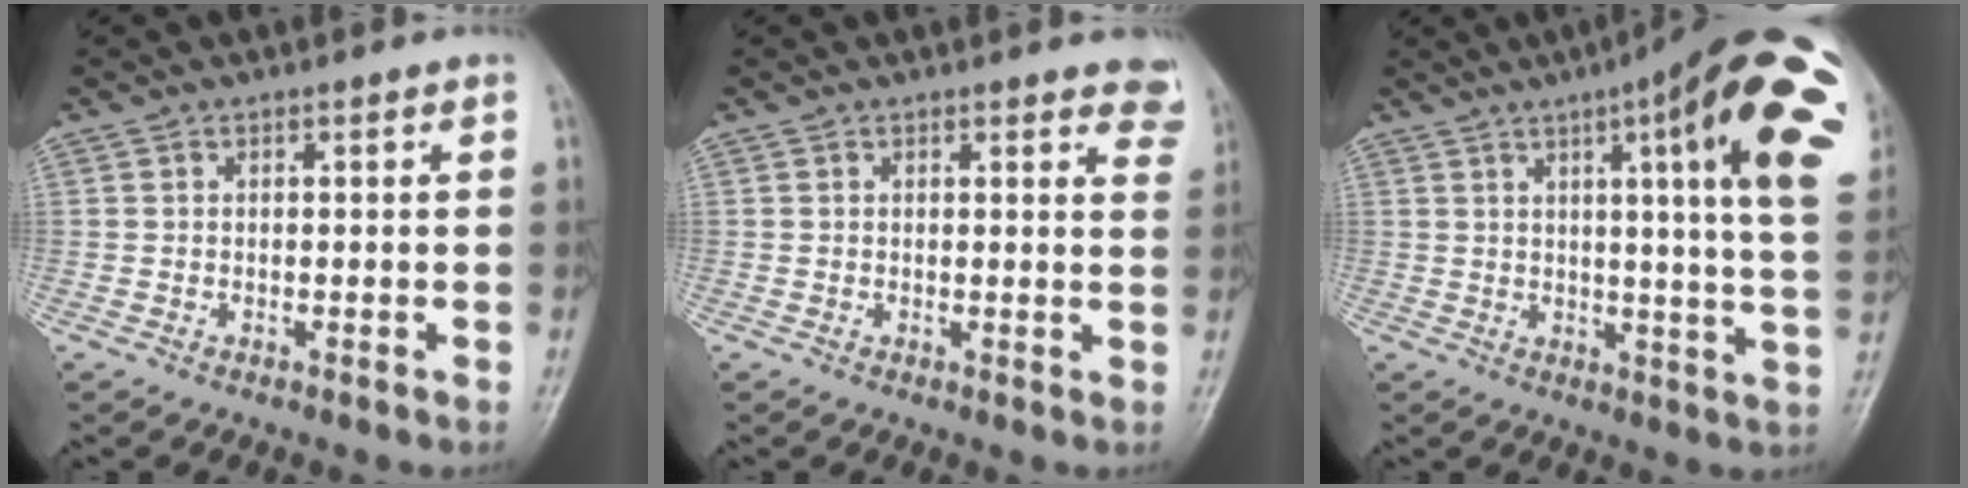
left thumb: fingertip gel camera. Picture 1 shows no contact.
{"total": 4.9, "force": [4.1, 1.6, 2.2], "torque": [0.002, -0.017, 0.030]}
{"total": 24.8, "force": [9.4, 4.0, 22.6], "torque": [-0.240, -0.013, 0.114]}